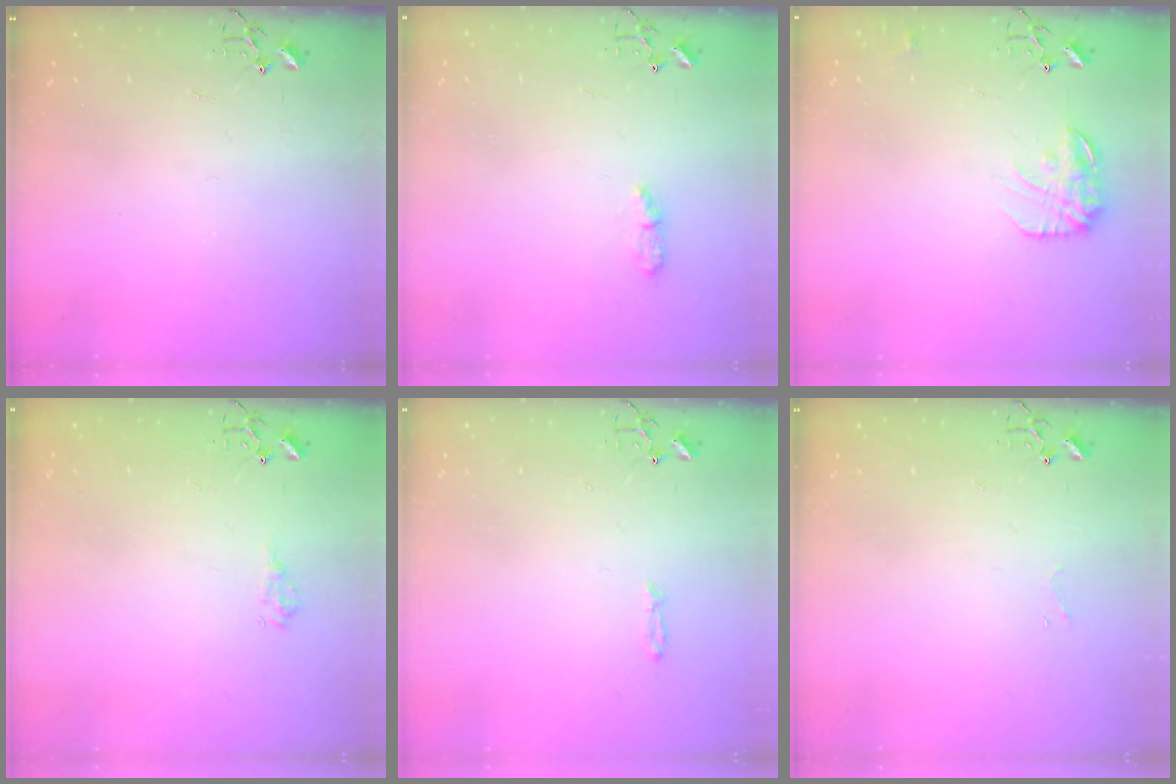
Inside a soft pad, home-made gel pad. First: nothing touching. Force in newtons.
{"total": 6.1, "press": 6.1, "slide": 0.5}
{"total": 12.1, "press": 12.1, "slide": 0.5}
{"total": 6.6, "press": 6.5, "slide": 0.9}
{"total": 3.4, "press": 3.4, "slide": 0.4}
{"total": 3.4, "press": 3.4, "slide": 0.3}